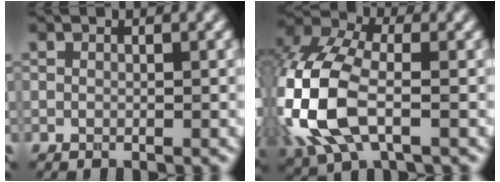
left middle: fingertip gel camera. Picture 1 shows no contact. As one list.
[{"total": 9.2, "force": [-2.4, 5.2, 7.1], "torque": [-0.180, 0.000, -0.060]}]